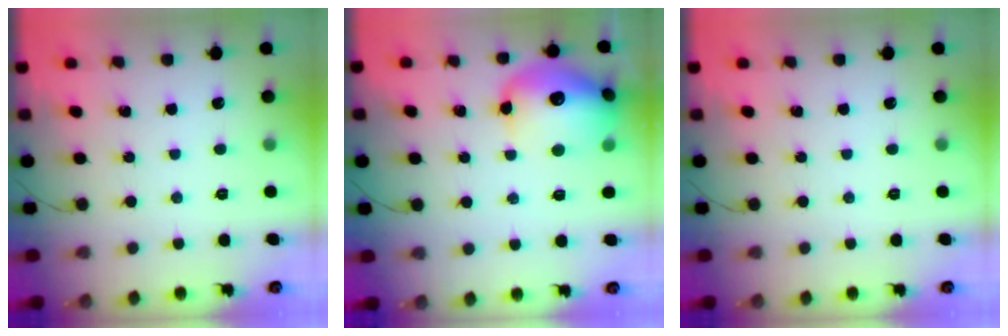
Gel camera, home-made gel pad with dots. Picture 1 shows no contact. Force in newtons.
{"total": 17.7, "press": 17.6, "slide": 2.3}
{"total": 0.0}